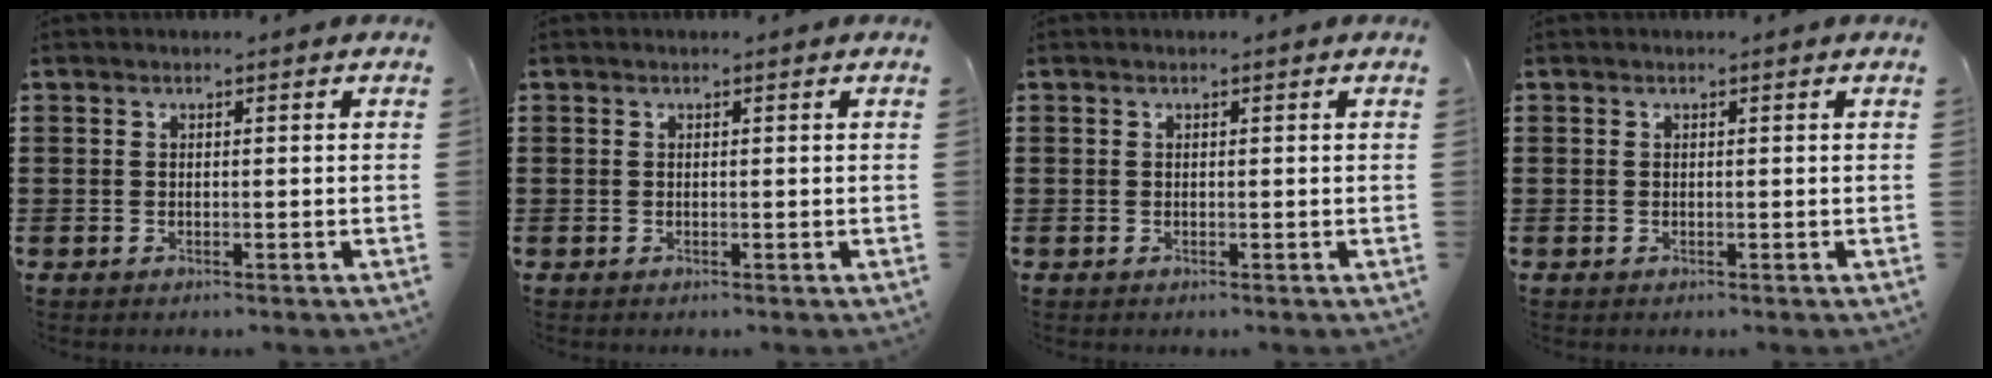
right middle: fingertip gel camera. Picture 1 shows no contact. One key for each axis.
{"total": 0.0}
{"total": 0.0}
{"total": 0.0}